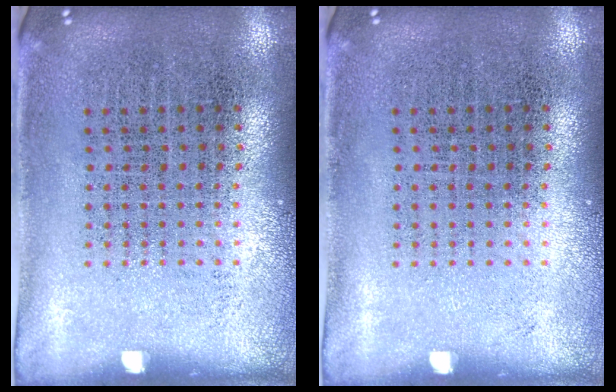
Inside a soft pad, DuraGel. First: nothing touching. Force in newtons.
{"total": 0.0}